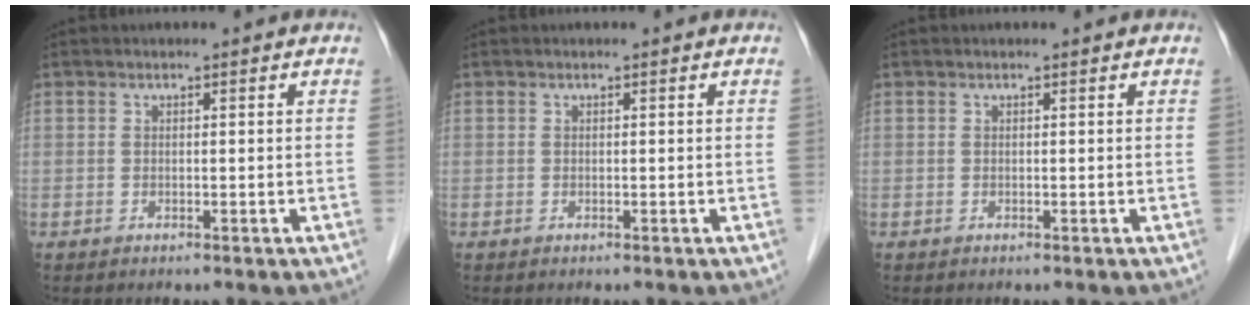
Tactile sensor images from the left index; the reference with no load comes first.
{"total": 0.0}
{"total": 0.0}